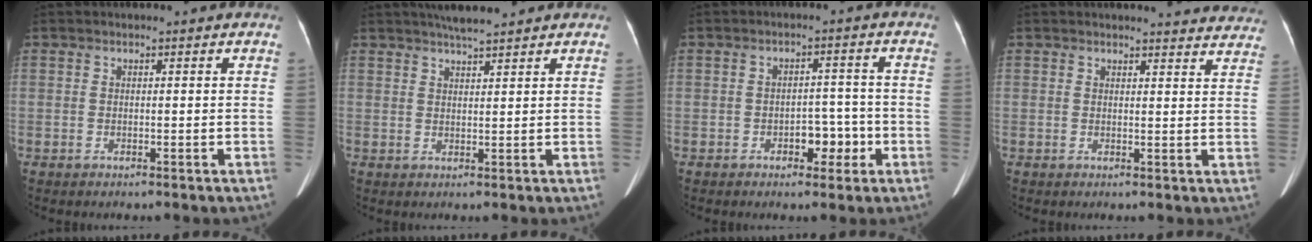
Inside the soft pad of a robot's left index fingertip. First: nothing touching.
{"total": 4.9, "force": [4.3, 0.3, 2.4], "torque": [-0.038, 0.019, 0.071]}
{"total": 4.1, "force": [-1.9, 2.4, 2.7], "torque": [-0.031, 0.013, -0.026]}
{"total": 11.8, "force": [11.6, 1.6, 1.6], "torque": [0.014, -0.049, 0.094]}